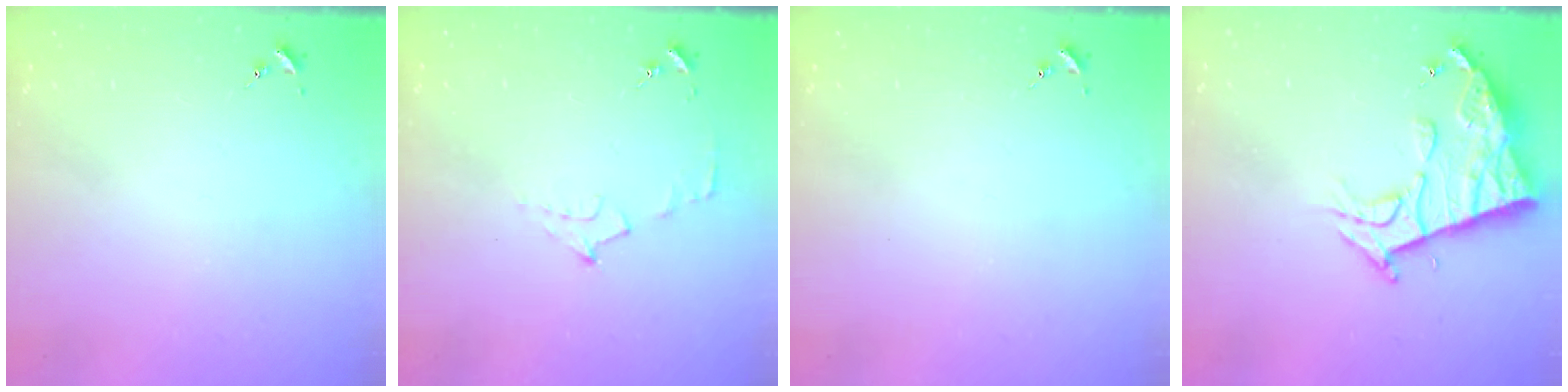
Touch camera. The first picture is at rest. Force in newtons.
{"total": 5.5, "press": 5.5, "slide": 0.7}
{"total": 0.0}
{"total": 12.4, "press": 12.4, "slide": 1.2}